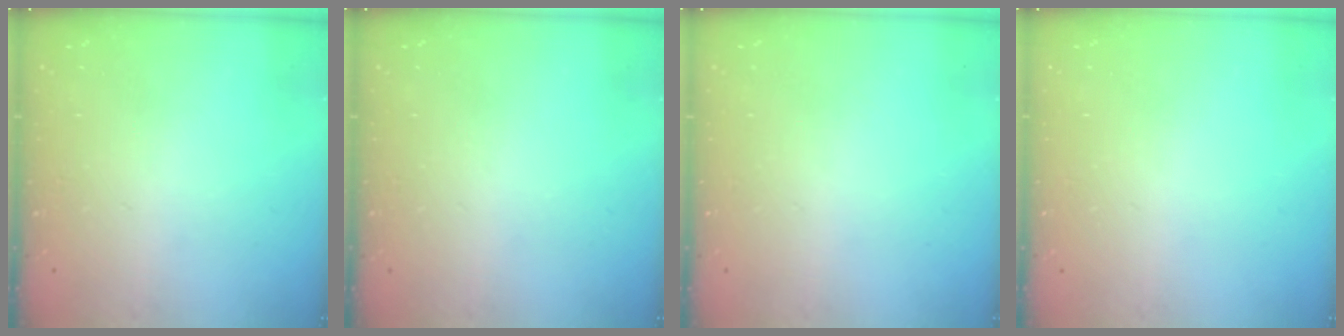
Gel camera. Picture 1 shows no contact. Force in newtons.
{"total": 0.0}
{"total": 0.0}
{"total": 0.0}